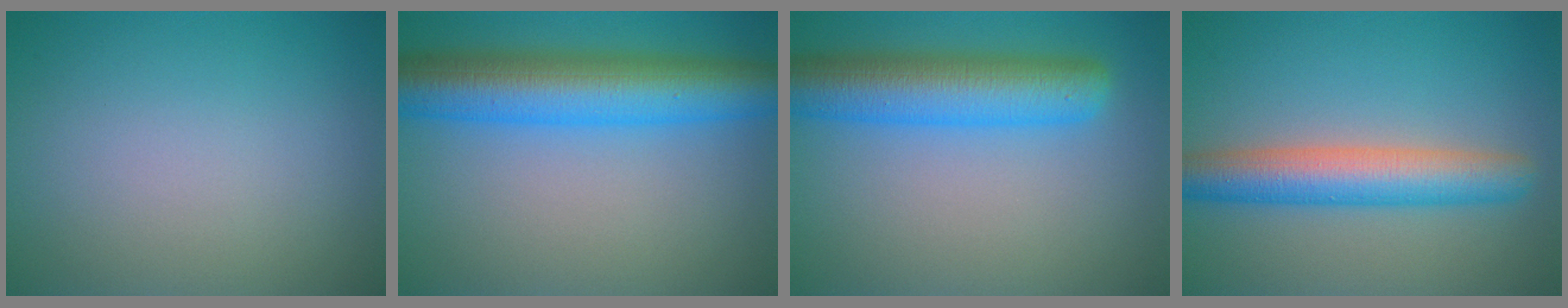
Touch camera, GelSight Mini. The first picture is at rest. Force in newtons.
{"total": 9.4, "press": 9.4, "slide": 0.1}
{"total": 7.7, "press": 7.6, "slide": 0.4}
{"total": 5.9, "press": 5.9, "slide": 0.1}